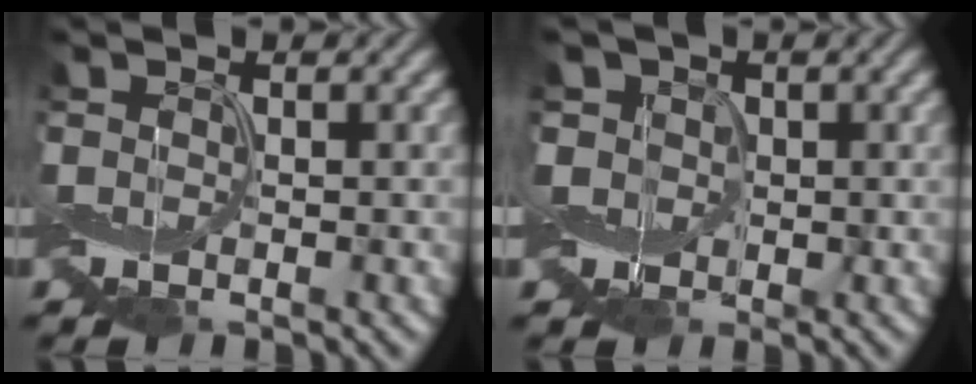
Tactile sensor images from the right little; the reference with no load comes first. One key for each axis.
{"total": 2.5, "fx": 0.1, "fy": 2.4, "fz": 0.5, "tx": -0.016, "ty": 0.002, "tz": -0.010}